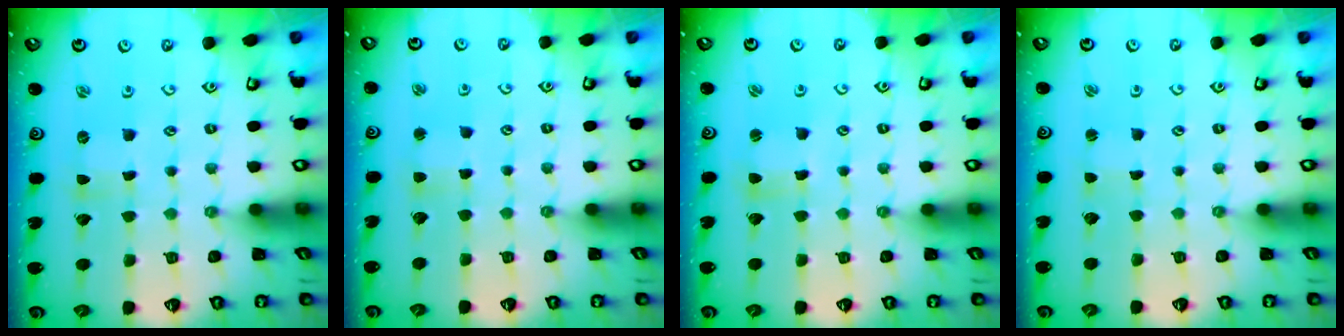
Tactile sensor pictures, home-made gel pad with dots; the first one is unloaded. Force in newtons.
{"total": 3.8, "press": 3.8, "slide": 0.4}
{"total": 3.0, "press": 2.9, "slide": 0.4}
{"total": 0.0}